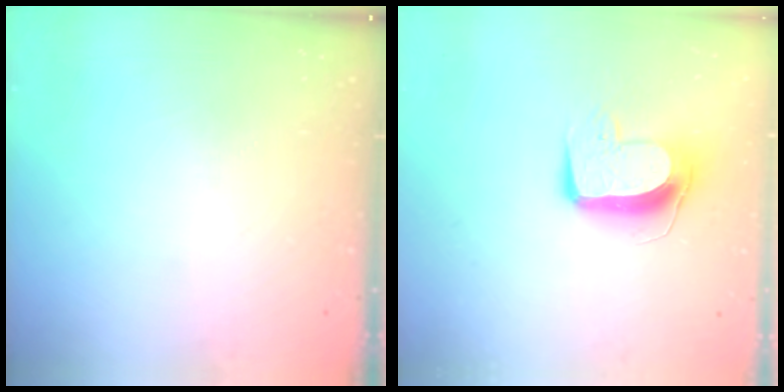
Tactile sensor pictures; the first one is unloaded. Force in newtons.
{"total": 12.1, "press": 12.1, "slide": 1.0}